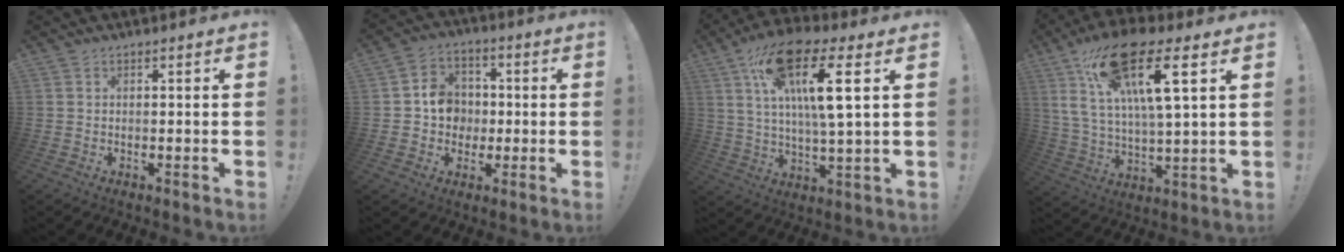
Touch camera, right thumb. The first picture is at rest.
{"total": 9.8, "force": [-0.3, 9.0, 3.8], "torque": [-0.049, 0.009, 0.001]}
{"total": 16.9, "force": [6.9, 4.2, 14.8], "torque": [-0.266, -0.010, 0.102]}
{"total": 19.5, "force": [10.4, 5.6, 15.5], "torque": [-0.278, -0.038, 0.166]}